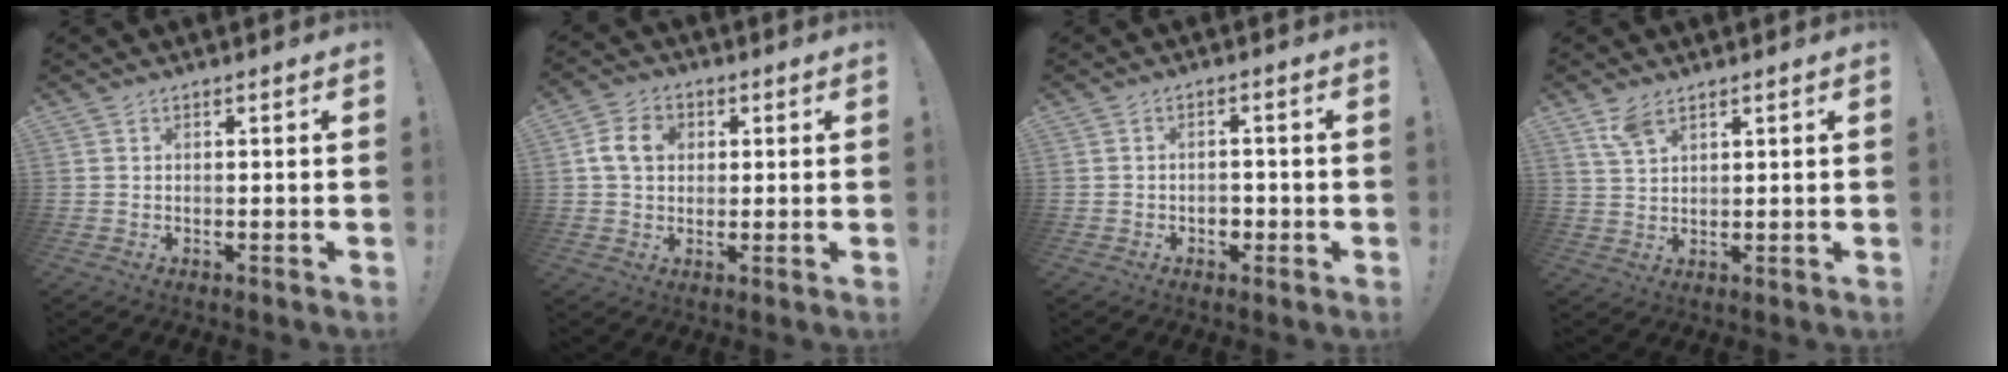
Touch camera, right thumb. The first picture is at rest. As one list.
[{"total": 8.8, "force": [1.8, 6.8, 5.3], "torque": [-0.090, 0.018, 0.038]}, {"total": 2.7, "force": [-1.0, 2.2, 1.3], "torque": [-0.011, -0.004, -0.022]}, {"total": 5.1, "force": [3.5, 2.1, 3.1], "torque": [-0.059, -0.013, 0.067]}]